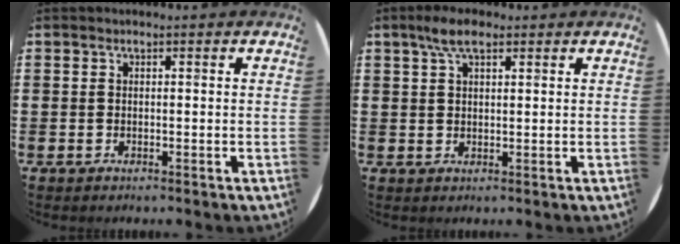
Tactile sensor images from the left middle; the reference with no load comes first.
{"total": 4.3, "force": [2.7, 1.6, 2.8], "torque": [-0.054, 0.004, 0.047]}